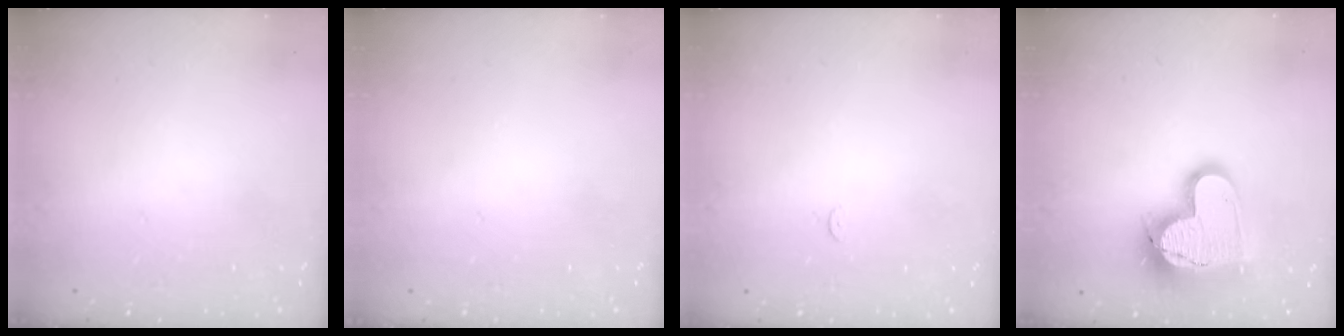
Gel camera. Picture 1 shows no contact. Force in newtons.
{"total": 0.0}
{"total": 2.3, "press": 2.3, "slide": 0.3}
{"total": 17.1, "press": 17.0, "slide": 1.5}